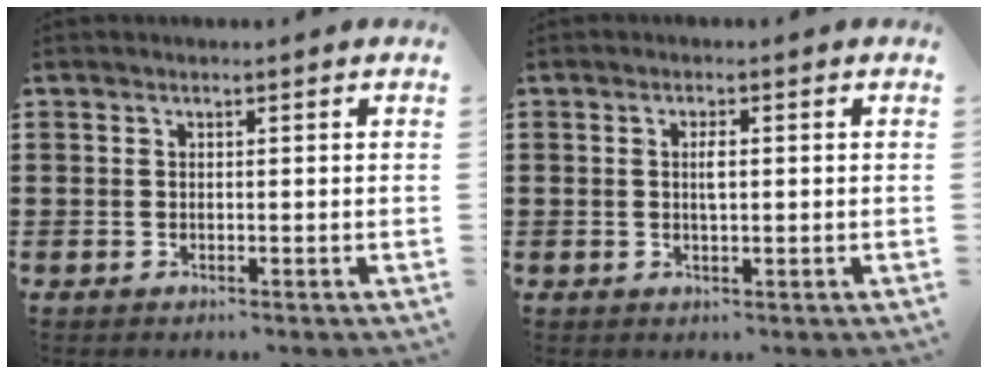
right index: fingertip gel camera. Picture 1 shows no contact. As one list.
[{"total": 2.2, "force": [0.2, 0.7, 2.1], "torque": [-0.041, 0.001, 0.001]}]